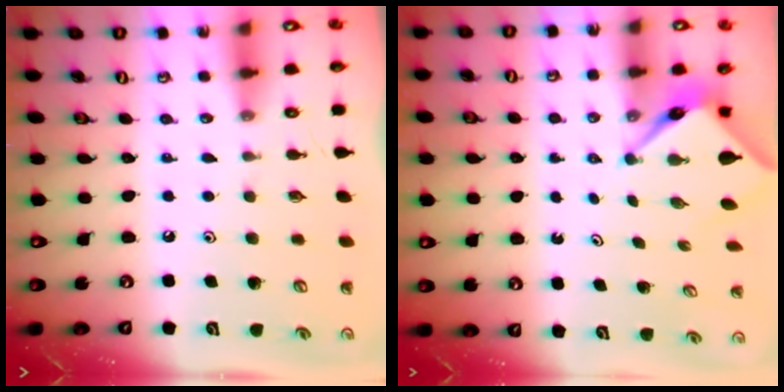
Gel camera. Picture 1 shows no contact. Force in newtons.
{"total": 3.9, "press": 3.9, "slide": 0.2}